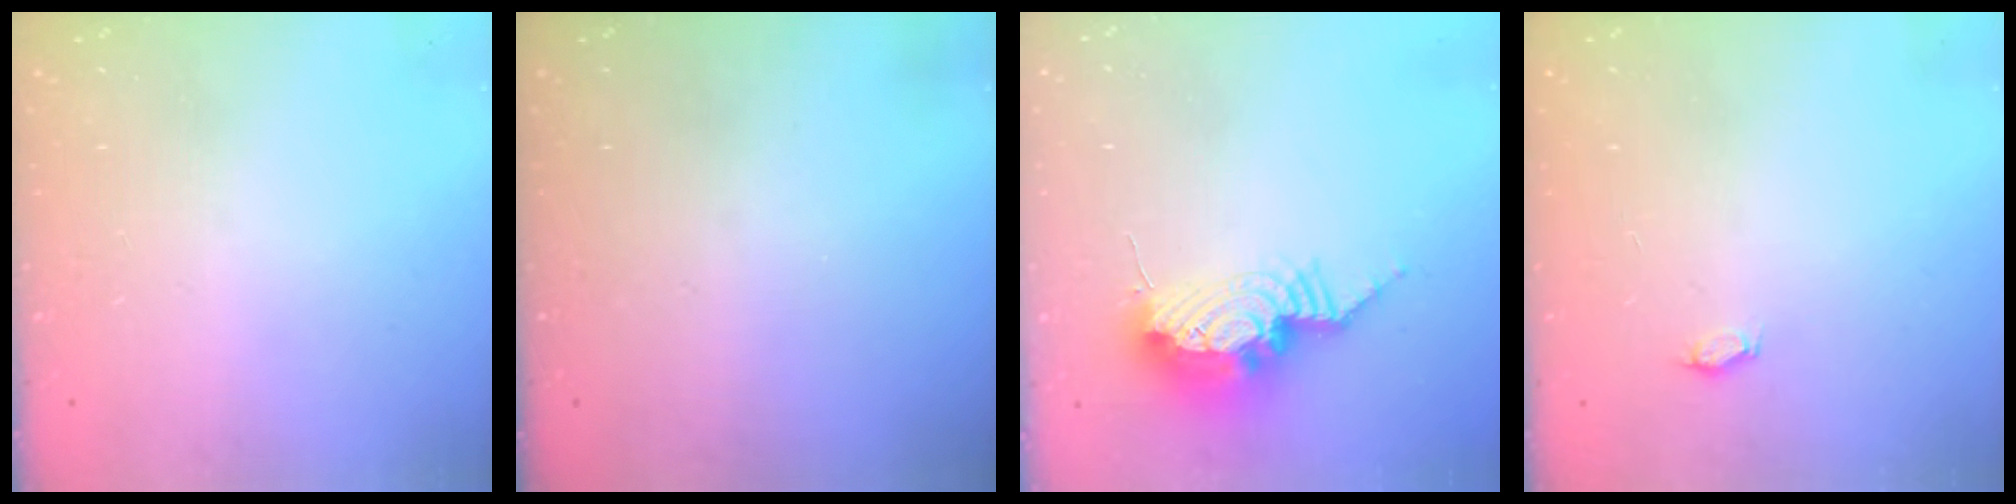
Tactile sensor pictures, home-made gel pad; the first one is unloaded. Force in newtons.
{"total": 0.0}
{"total": 12.6, "press": 12.5, "slide": 1.8}
{"total": 2.7, "press": 2.5, "slide": 1.1}